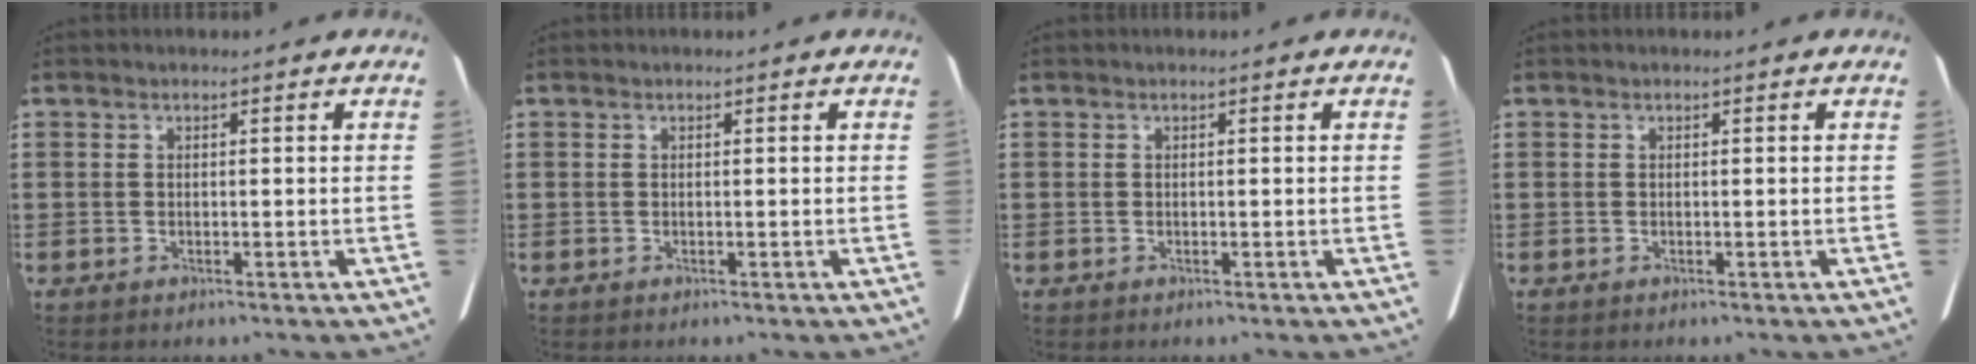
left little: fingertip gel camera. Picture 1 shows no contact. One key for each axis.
{"total": 0.0}
{"total": 0.0}
{"total": 0.0}